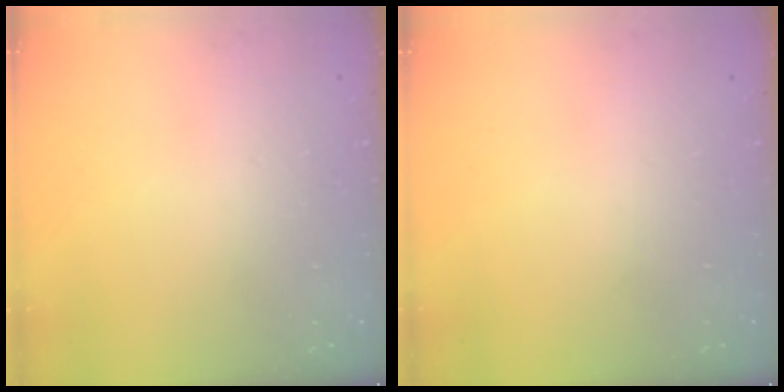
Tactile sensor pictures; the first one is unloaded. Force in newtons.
{"total": 0.0}